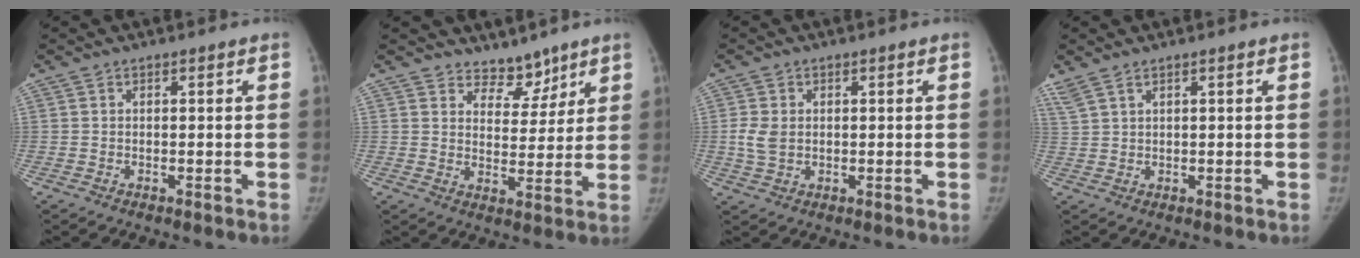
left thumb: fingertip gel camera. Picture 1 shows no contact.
{"total": 6.4, "force": [5.5, 3.2, 0.8], "torque": [0.028, -0.053, 0.097]}
{"total": 3.9, "force": [0.2, 3.0, 2.5], "torque": [-0.045, -0.006, 0.009]}
{"total": 3.9, "force": [2.9, 1.2, 2.3], "torque": [-0.061, 0.012, 0.070]}